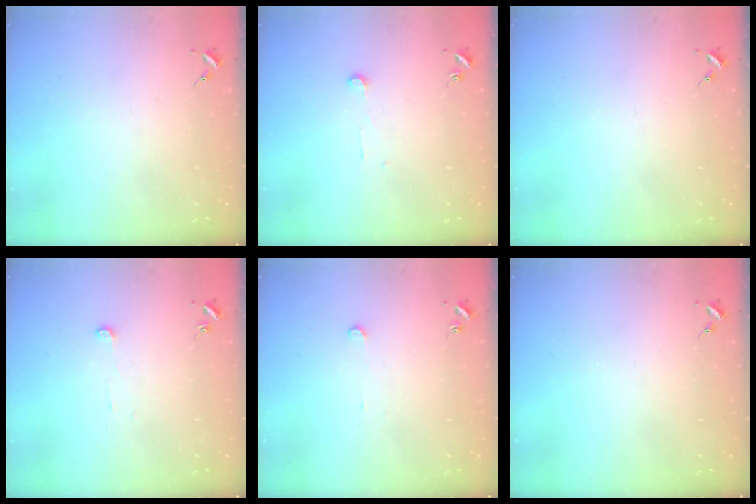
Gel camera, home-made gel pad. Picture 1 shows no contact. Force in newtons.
{"total": 3.4, "press": 3.4, "slide": 0.4}
{"total": 0.0}
{"total": 3.2, "press": 3.2, "slide": 0.1}
{"total": 2.4, "press": 2.4, "slide": 0.2}
{"total": 0.0}